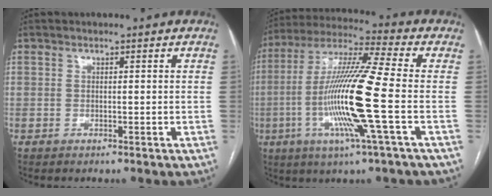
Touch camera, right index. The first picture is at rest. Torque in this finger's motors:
{"motor_torque": [2.14, 0.00, 1.05, 0.21]}